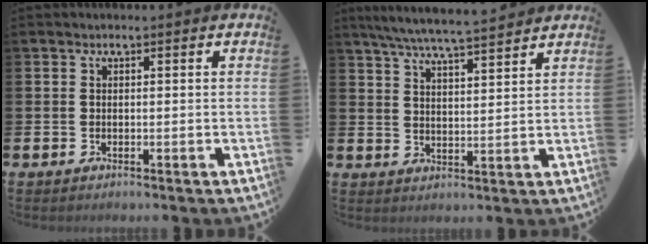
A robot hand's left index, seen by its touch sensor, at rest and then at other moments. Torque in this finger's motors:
{"motor_torque": [1.05, -1.09, 0.42, 0.18]}